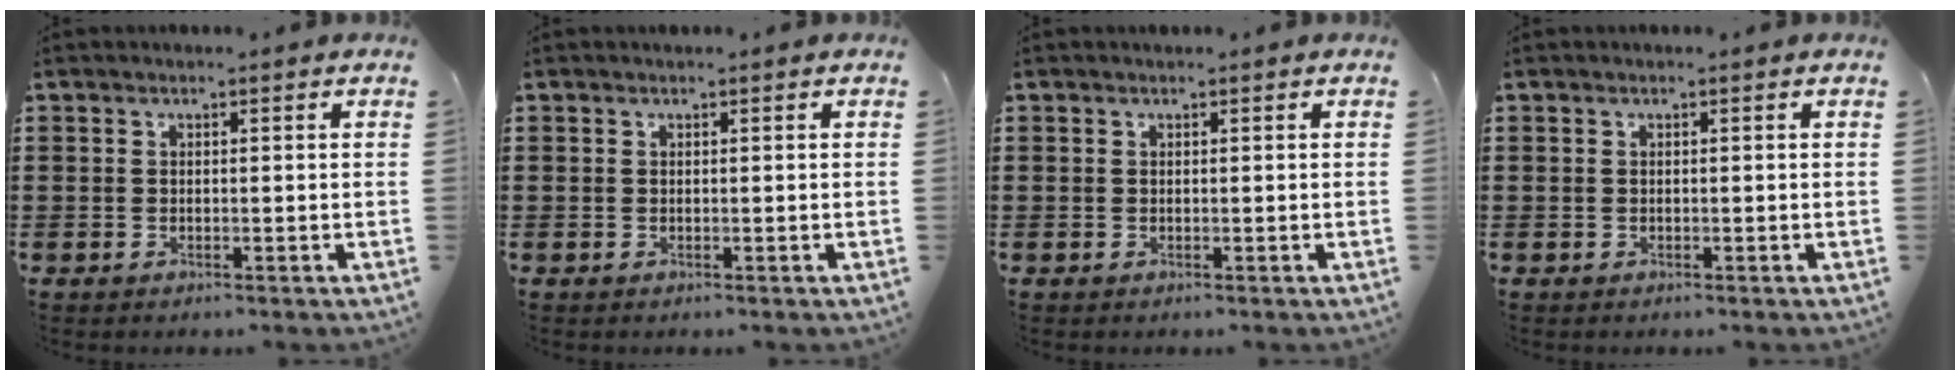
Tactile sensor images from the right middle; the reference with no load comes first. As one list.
[{"total": 0.0}, {"total": 0.0}, {"total": 0.0}]